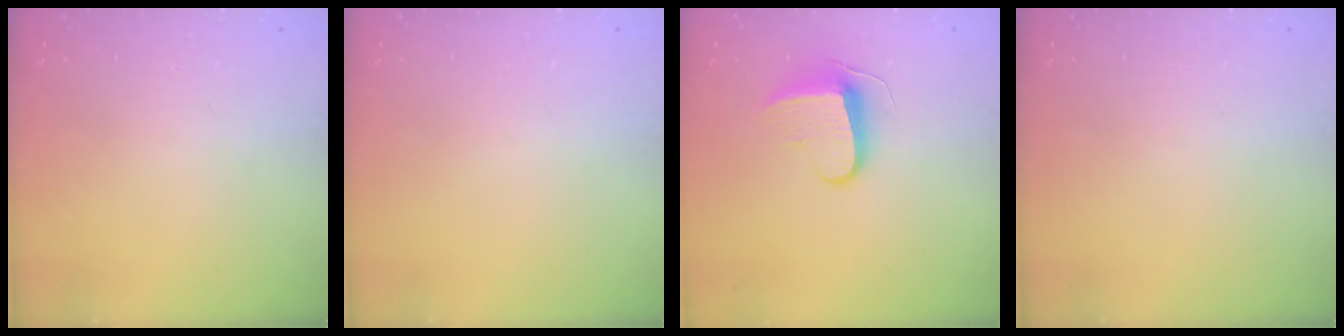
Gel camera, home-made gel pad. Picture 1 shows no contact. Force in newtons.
{"total": 0.6, "press": 0.6, "slide": 0.2}
{"total": 9.2, "press": 9.2, "slide": 0.3}
{"total": 0.0}